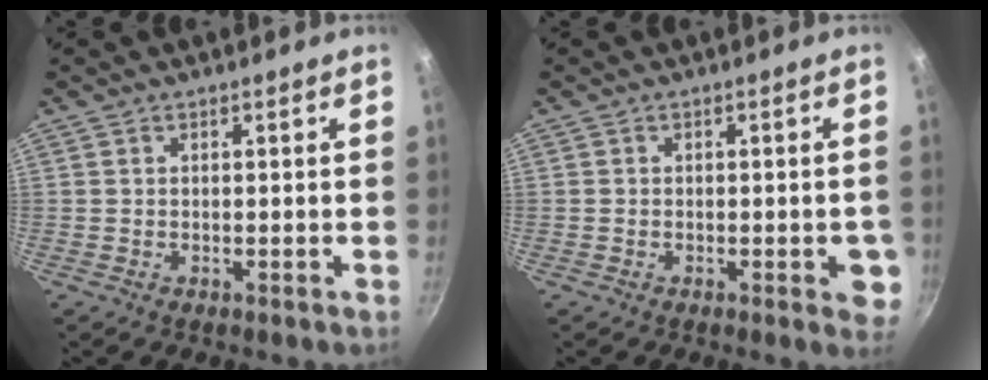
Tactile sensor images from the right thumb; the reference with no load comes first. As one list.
[{"total": 4.3, "force": [-1.2, 1.9, 3.7], "torque": [-0.026, 0.002, -0.016]}]